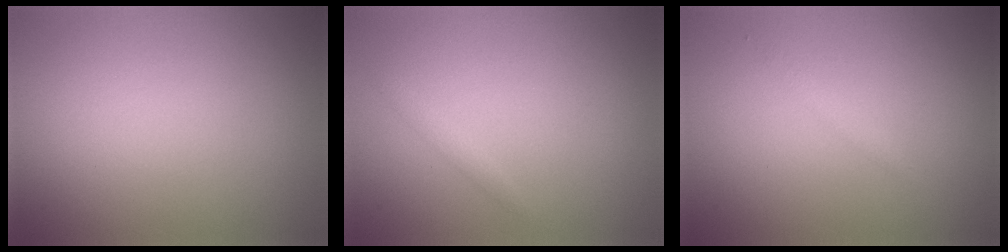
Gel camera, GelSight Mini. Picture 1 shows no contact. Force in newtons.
{"total": 0.7, "press": 0.7, "slide": 0.0}
{"total": 0.7, "press": 0.7, "slide": 0.1}